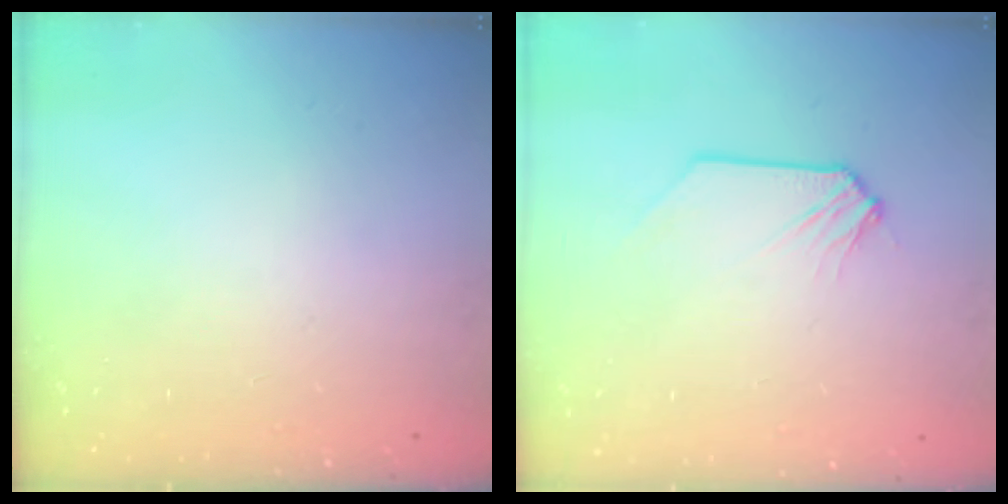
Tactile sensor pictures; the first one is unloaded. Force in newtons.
{"total": 0.6, "press": 0.6, "slide": 0.1}